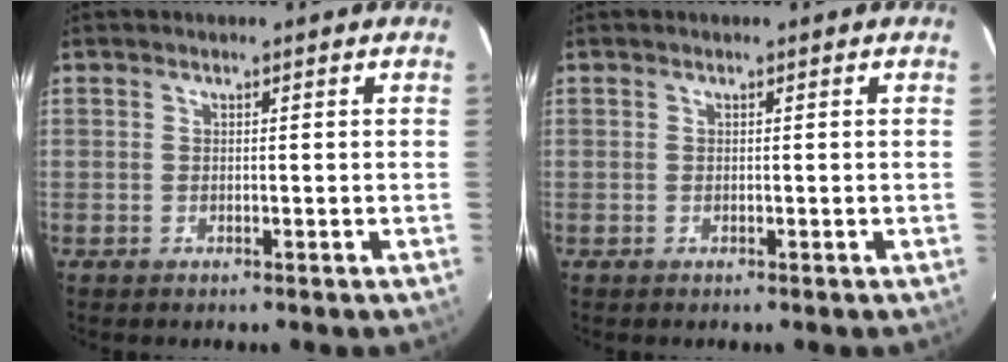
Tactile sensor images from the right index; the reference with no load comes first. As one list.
[{"total": 0.0}]